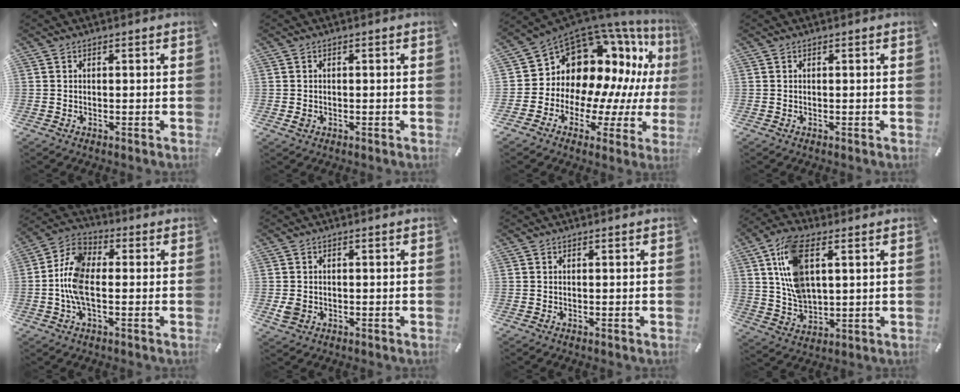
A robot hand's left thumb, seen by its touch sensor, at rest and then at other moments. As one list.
[{"total": 1.2, "force": [-0.3, 1.0, 0.6], "torque": [-0.010, 0.003, -0.006]}, {"total": 15.5, "force": [8.0, 12.0, 5.9], "torque": [-0.081, -0.097, 0.166]}, {"total": 0.0}, {"total": 9.9, "force": [-1.5, 5.5, 8.1], "torque": [-0.183, 0.000, -0.029]}, {"total": 2.9, "force": [-0.5, 2.5, 1.3], "torque": [-0.022, -0.001, -0.012]}, {"total": 0.0}, {"total": 12.9, "force": [4.3, 7.1, 10.0], "torque": [-0.229, 0.003, 0.077]}]